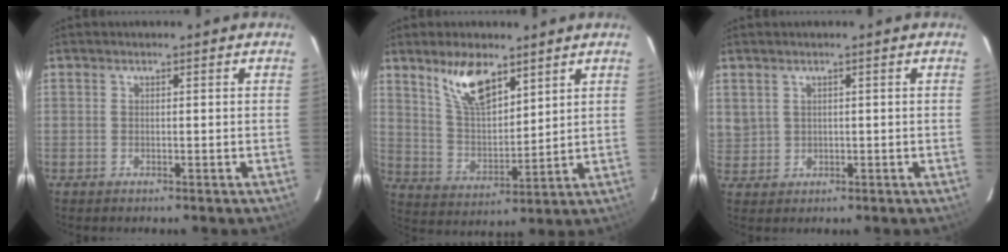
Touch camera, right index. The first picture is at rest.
{"total": 10.8, "force": [7.1, 4.3, 6.9], "torque": [-0.123, 0.004, 0.145]}
{"total": 3.6, "force": [1.4, 3.2, 1.0], "torque": [-0.018, 0.007, 0.040]}